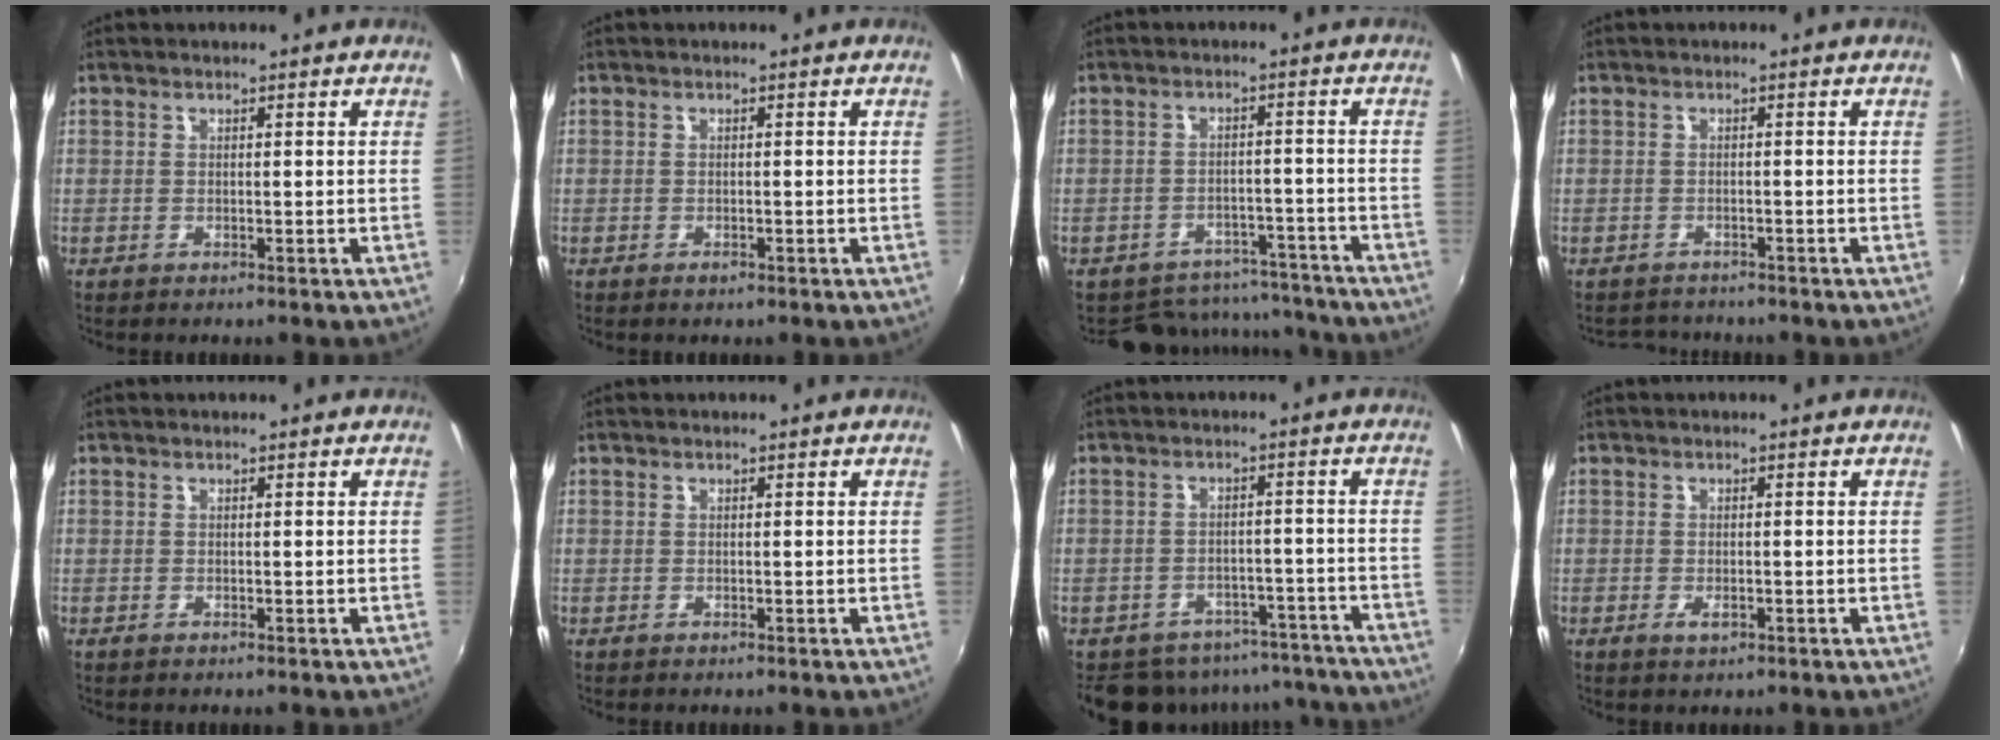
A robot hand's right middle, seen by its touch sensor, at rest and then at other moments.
{"total": 0.8, "force": [-0.6, 0.3, 0.3], "torque": [-0.006, -0.002, -0.009]}
{"total": 12.1, "force": [-10.7, 5.3, 2.0], "torque": [-0.049, 0.029, -0.128]}
{"total": 3.1, "force": [-2.8, 1.3, 0.0], "torque": [-0.010, 0.005, -0.048]}
{"total": 0.0}
{"total": 0.0}
{"total": 15.6, "force": [-13.5, 6.8, 3.7], "torque": [-0.077, 0.029, -0.160]}
{"total": 1.6, "force": [-0.8, 0.7, 1.2], "torque": [-0.022, -0.002, -0.013]}